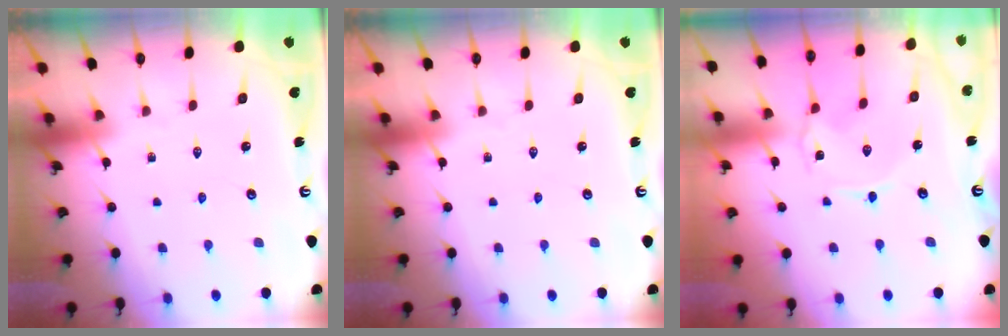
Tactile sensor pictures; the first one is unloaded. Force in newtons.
{"total": 0.0}
{"total": 1.5, "press": 1.5, "slide": 0.1}